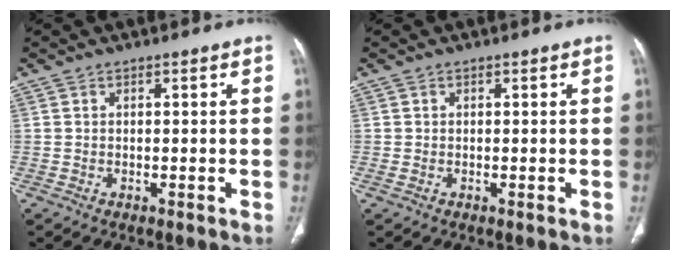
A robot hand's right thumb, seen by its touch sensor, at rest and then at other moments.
{"total": 0.9, "force": [-0.1, 0.5, 0.7], "torque": [-0.016, -0.002, 0.000]}